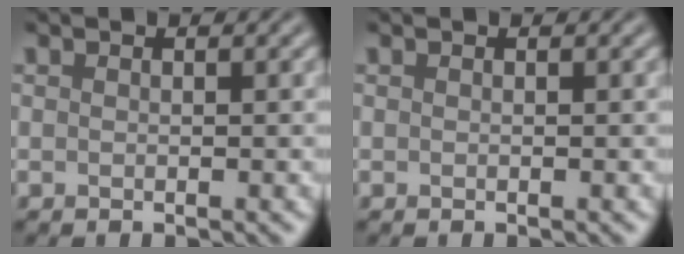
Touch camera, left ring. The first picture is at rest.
{"total": 0.0}